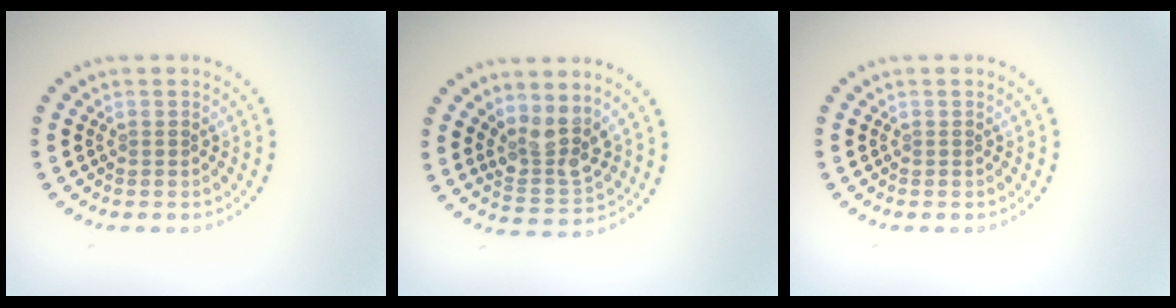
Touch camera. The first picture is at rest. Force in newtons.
{"total": 3.7, "press": 3.3, "slide": 1.7}
{"total": 0.0}